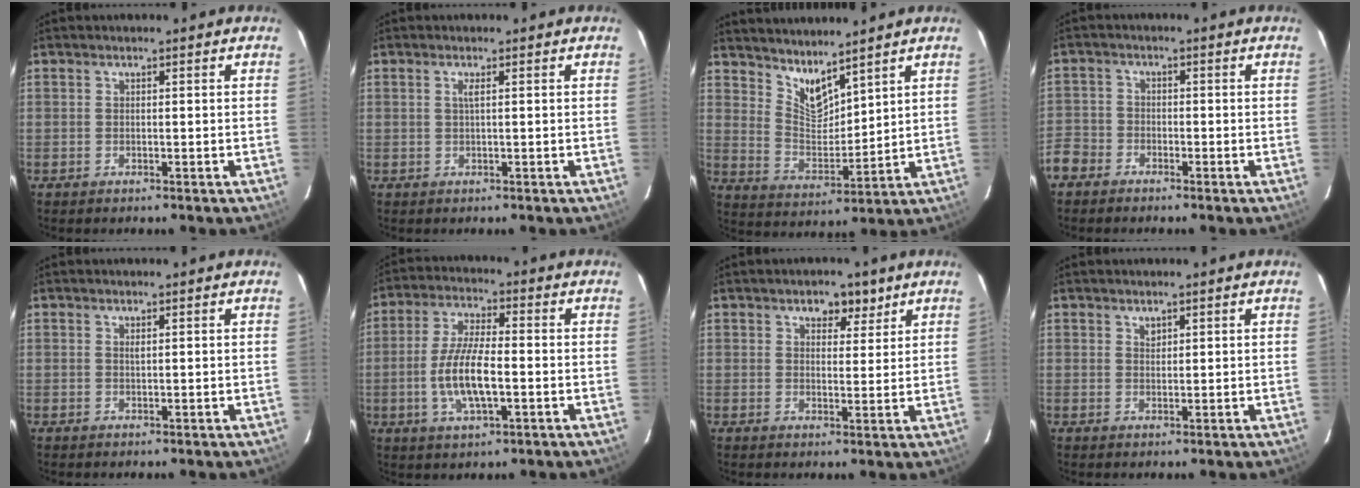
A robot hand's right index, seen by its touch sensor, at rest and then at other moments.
{"total": 1.0, "force": [0.2, -0.3, 0.9], "torque": [-0.018, 0.000, 0.003]}
{"total": 7.8, "force": [6.6, 2.2, 3.6], "torque": [-0.060, -0.010, 0.131]}
{"total": 7.1, "force": [-4.3, 5.4, 1.5], "torque": [-0.053, 0.015, -0.090]}
{"total": 0.5, "force": [0.3, 0.1, 0.4], "torque": [-0.008, 0.002, 0.006]}
{"total": 10.0, "force": [-2.1, 3.0, 9.3], "torque": [-0.189, 0.000, -0.040]}
{"total": 4.6, "force": [2.9, 2.9, 2.1], "torque": [-0.018, -0.002, 0.040]}
{"total": 1.1, "force": [0.8, 0.7, 0.3], "torque": [-0.002, 0.001, 0.015]}